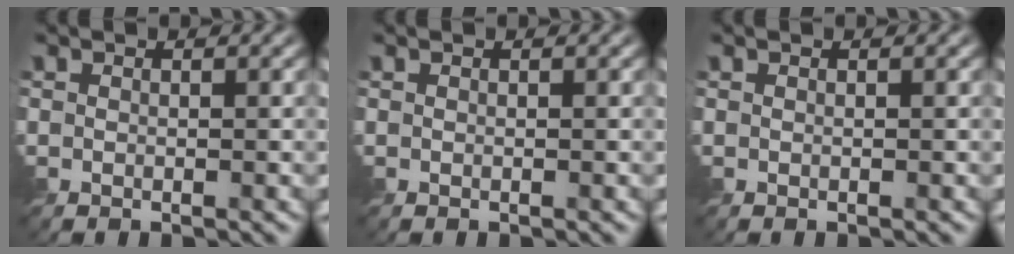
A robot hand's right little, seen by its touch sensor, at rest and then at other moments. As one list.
[{"total": 0.0}, {"total": 0.0}]